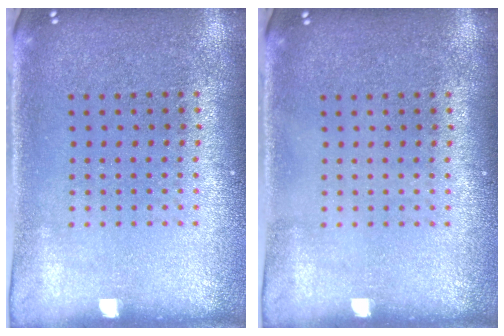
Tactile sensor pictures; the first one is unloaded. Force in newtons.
{"total": 0.0}